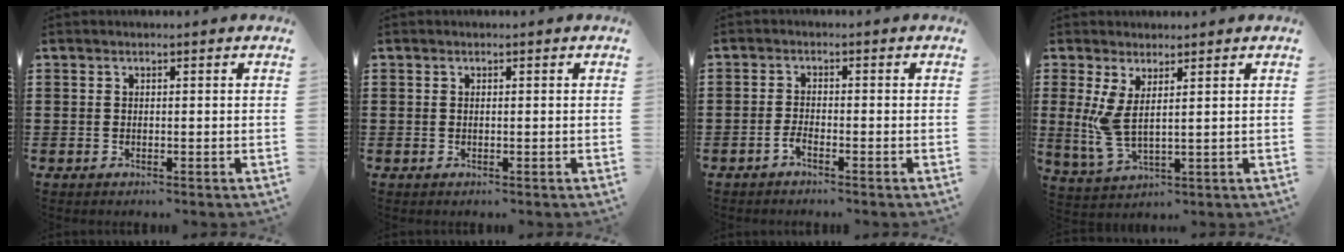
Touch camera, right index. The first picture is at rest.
{"total": 0.0}
{"total": 1.8, "force": [-1.4, 0.2, 1.1], "torque": [-0.022, -0.003, -0.026]}
{"total": 5.3, "force": [2.1, 1.2, 4.7], "torque": [-0.125, -0.015, 0.034]}